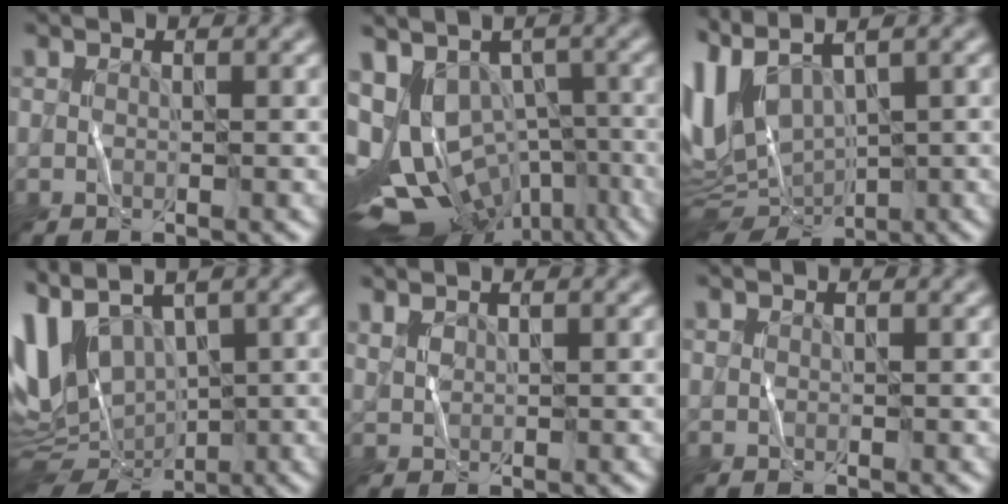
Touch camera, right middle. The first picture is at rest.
{"total": 13.1, "force": [-1.5, 8.6, 9.7], "torque": [-0.193, -0.004, 0.035]}
{"total": 8.6, "force": [1.7, 3.3, 7.7], "torque": [-0.189, 0.001, 0.054]}
{"total": 9.9, "force": [1.8, 5.2, 8.2], "torque": [-0.179, 0.001, 0.040]}
{"total": 2.0, "force": [1.8, -0.7, -0.2], "torque": [-0.005, 0.006, 0.036]}
{"total": 0.0}